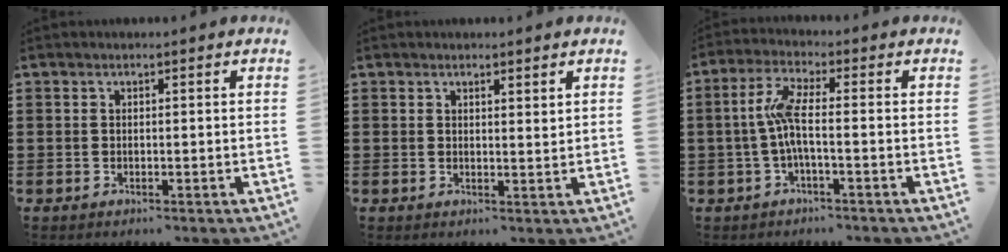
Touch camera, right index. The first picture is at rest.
{"total": 1.5, "force": [1.3, 0.4, 0.6], "torque": [-0.005, -0.001, 0.023]}
{"total": 5.8, "force": [-0.9, 1.1, 5.7], "torque": [-0.127, -0.004, -0.027]}